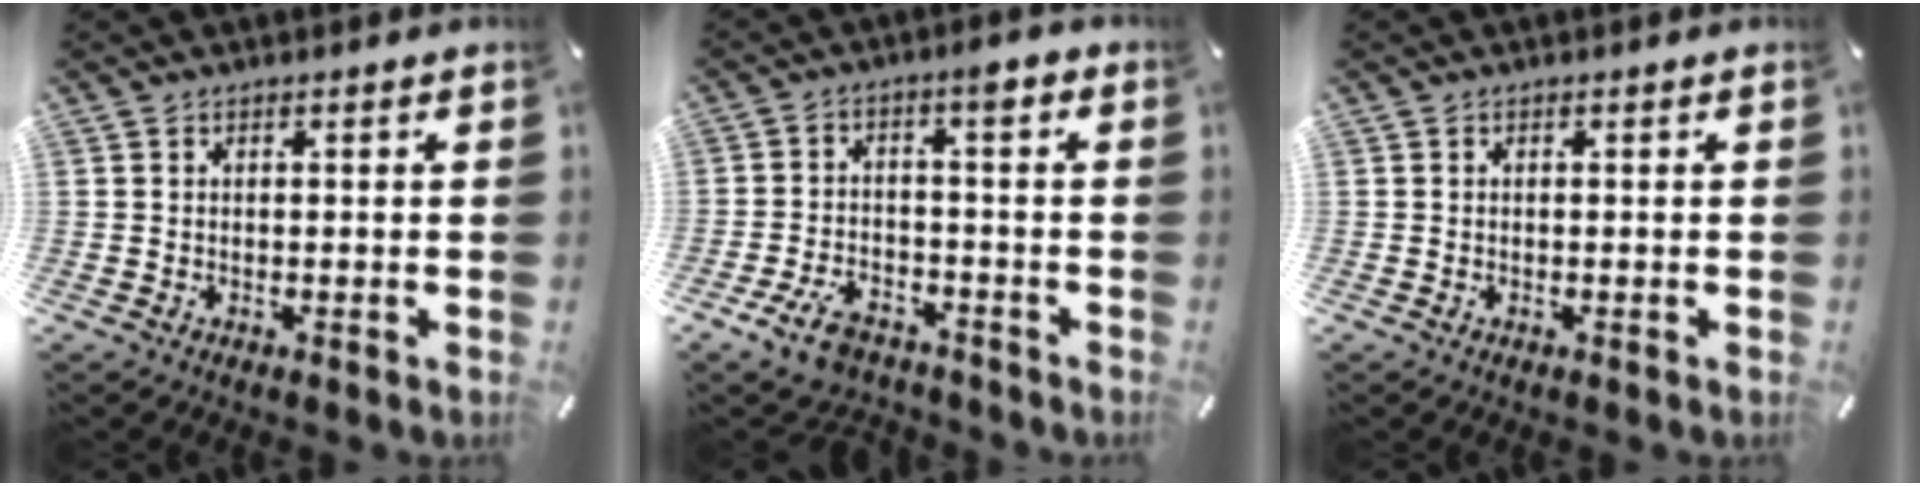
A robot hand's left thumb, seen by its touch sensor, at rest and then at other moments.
{"total": 8.8, "force": [-3.8, 5.2, 6.0], "torque": [-0.105, 0.020, -0.072]}
{"total": 0.0}